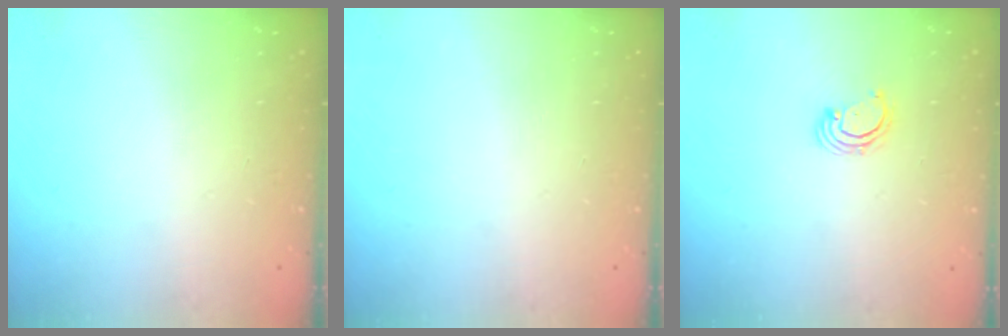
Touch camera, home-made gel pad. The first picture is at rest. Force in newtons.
{"total": 0.0}
{"total": 2.6, "press": 2.6, "slide": 0.3}